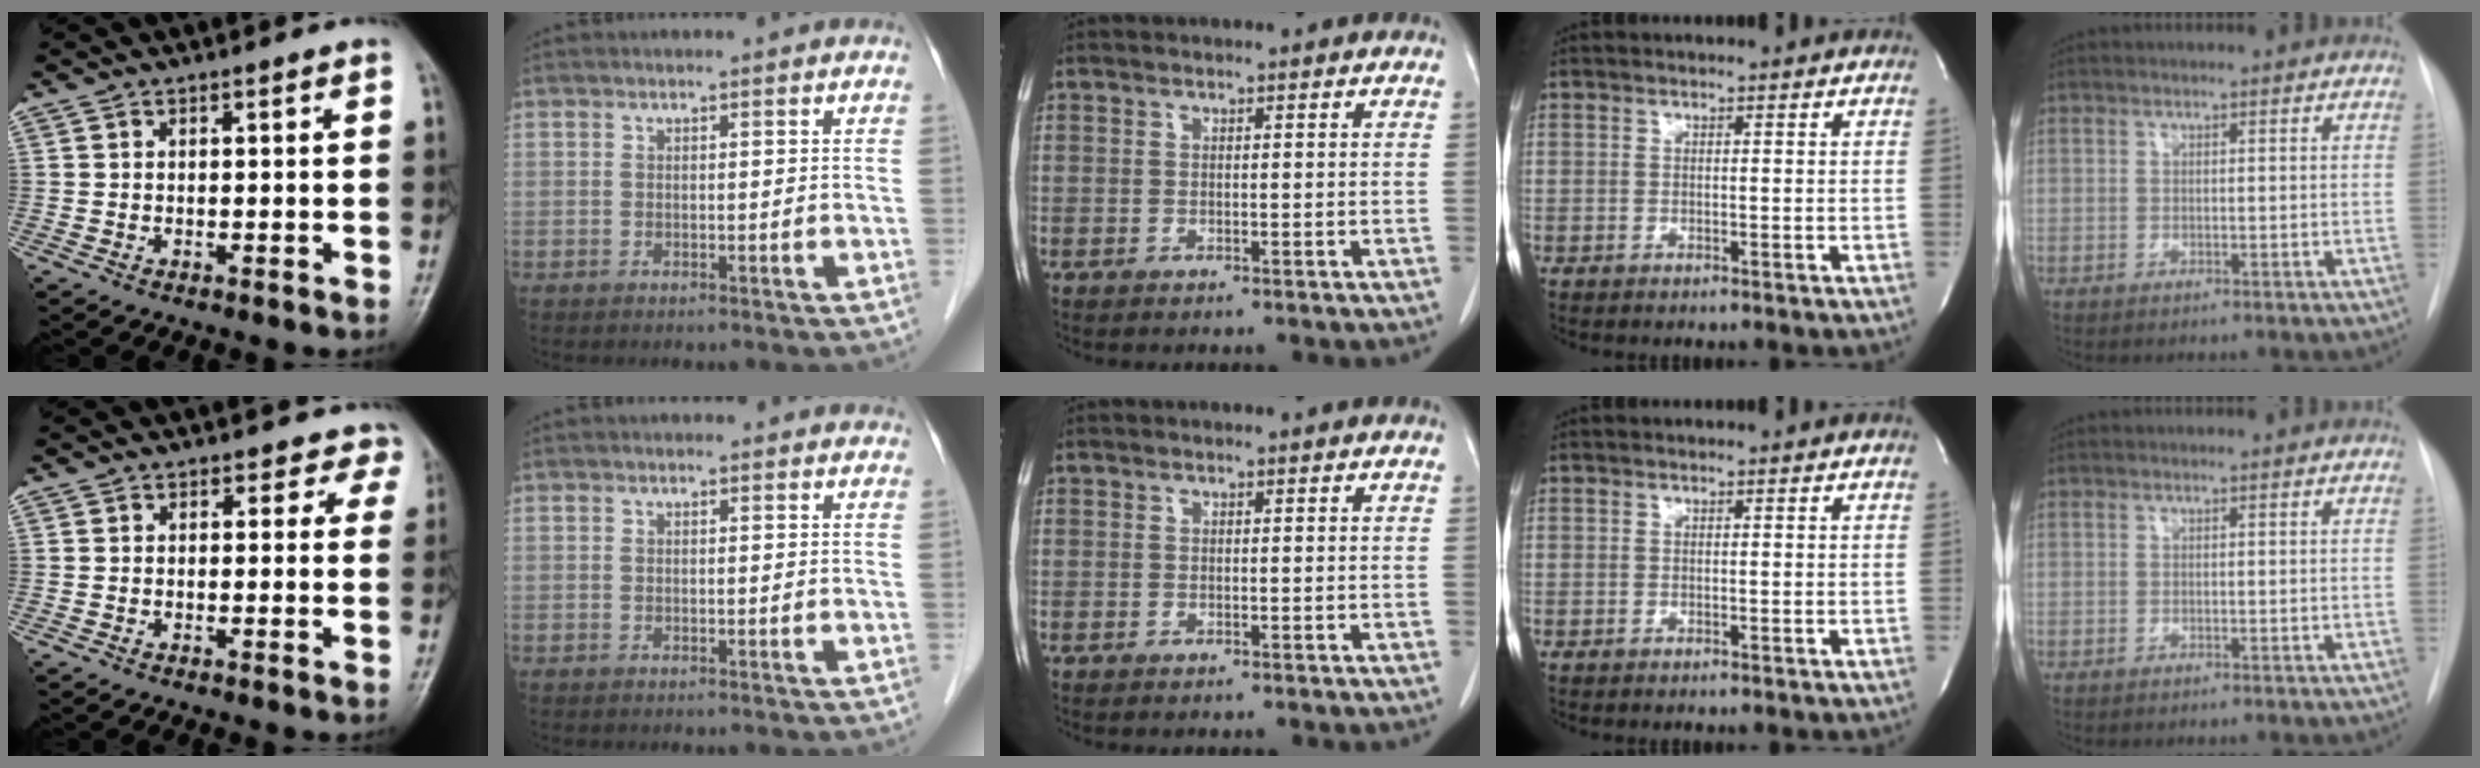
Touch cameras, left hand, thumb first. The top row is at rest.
{"thumb": {"total": 3.1, "force": [2.3, 2.1, -0.1], "torque": [0.031, -0.012, 0.000]}, "index": {"total": 2.0, "force": [1.9, 0.6, 0.3], "torque": [-0.008, 0.007, 0.014]}}